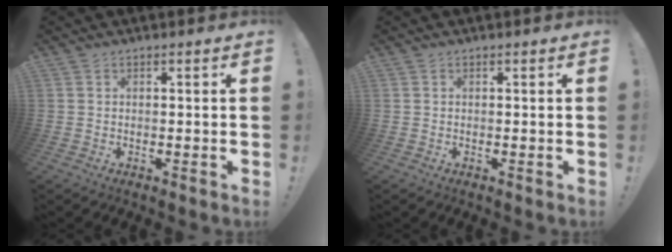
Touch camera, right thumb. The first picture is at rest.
{"total": 0.0}